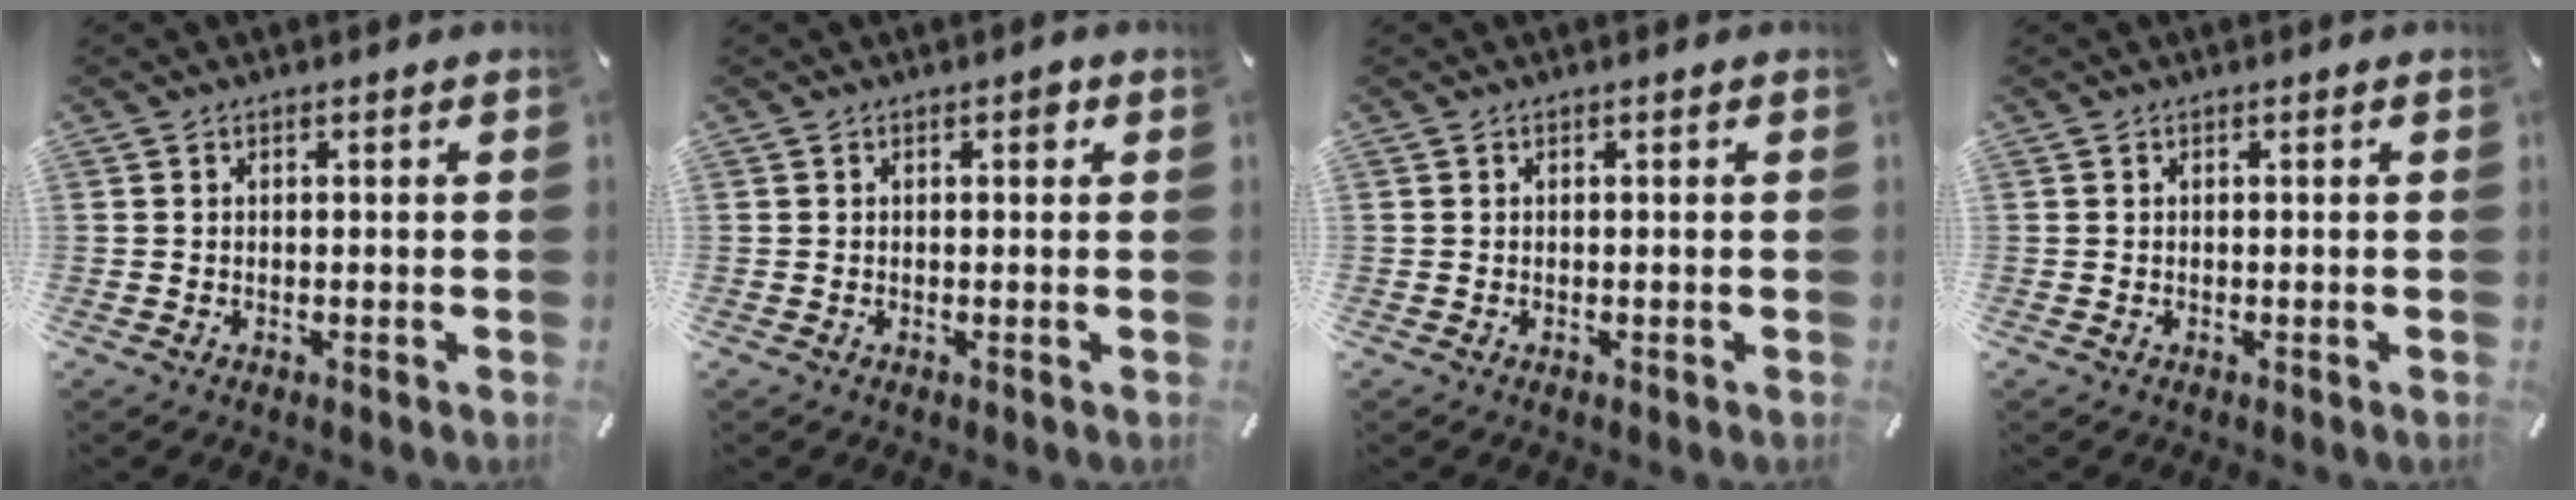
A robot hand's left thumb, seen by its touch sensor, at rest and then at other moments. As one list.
[{"total": 1.7, "force": [0.4, 1.0, 1.3], "torque": [-0.011, 0.002, 0.001]}, {"total": 0.0}, {"total": 0.0}]